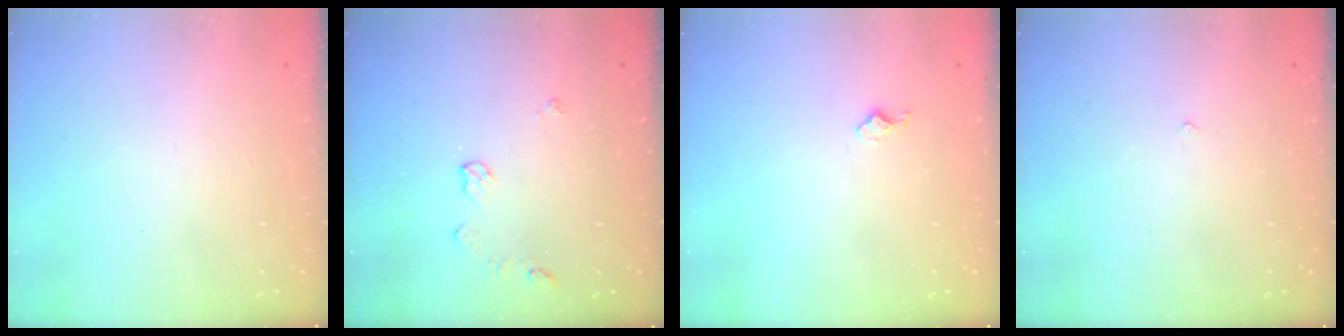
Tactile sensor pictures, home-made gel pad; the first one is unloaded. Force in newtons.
{"total": 5.2, "press": 5.1, "slide": 0.8}
{"total": 4.3, "press": 4.2, "slide": 0.7}
{"total": 2.1, "press": 2.1, "slide": 0.4}